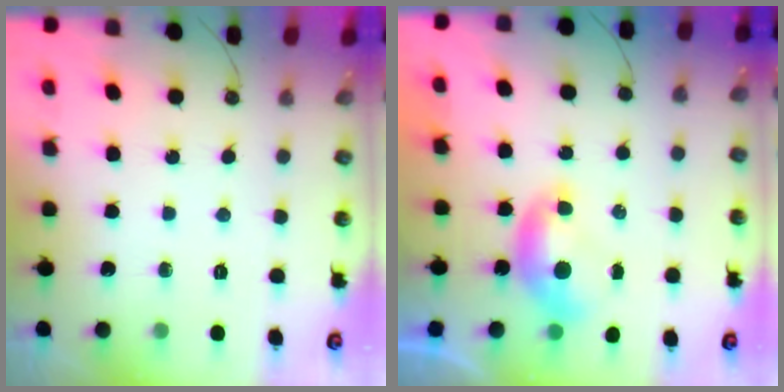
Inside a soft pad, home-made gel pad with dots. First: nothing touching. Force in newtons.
{"total": 0.0}